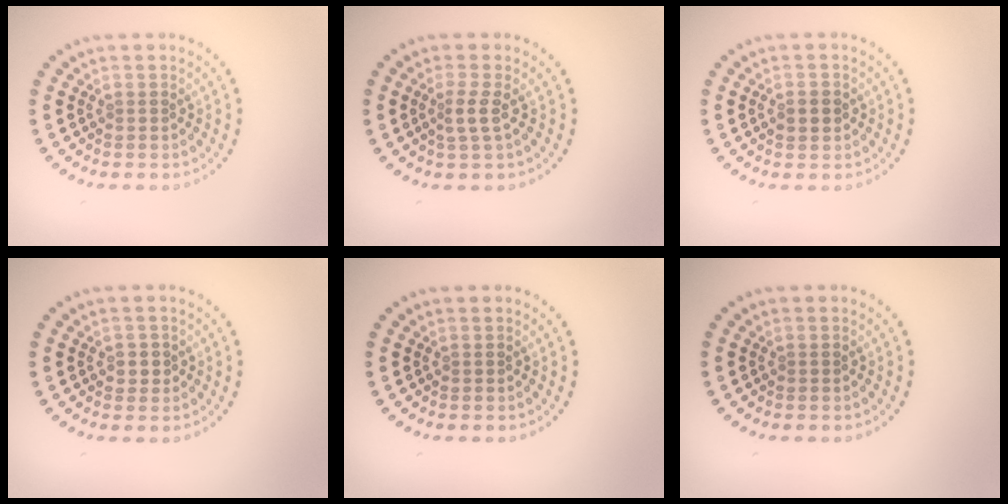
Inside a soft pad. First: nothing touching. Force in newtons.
{"total": 1.7, "press": 1.2, "slide": 1.1}
{"total": 2.0, "press": 2.0, "slide": 0.1}
{"total": 1.2, "press": 1.0, "slide": 0.5}
{"total": 0.0}
{"total": 0.0}